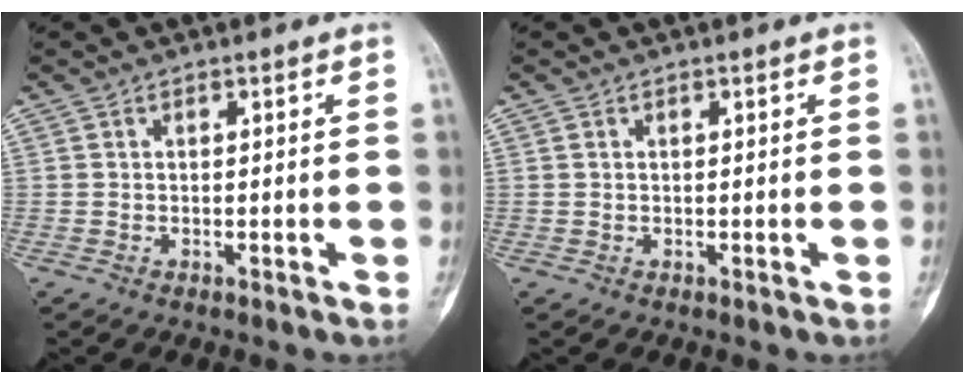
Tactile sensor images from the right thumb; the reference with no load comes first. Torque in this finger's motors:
{"motor_torque": [-0.33, -0.08, -0.16, 0.35, -0.08]}